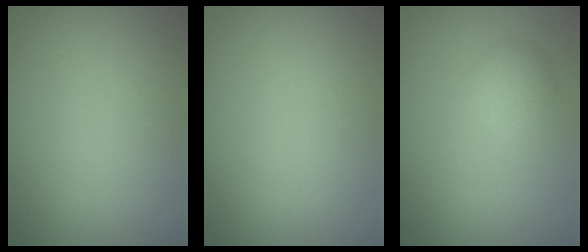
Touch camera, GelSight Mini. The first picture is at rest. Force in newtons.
{"total": 0.0}
{"total": 2.1, "press": 2.1, "slide": 0.1}